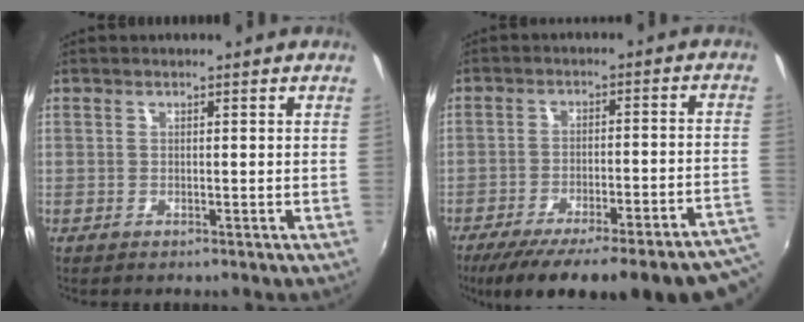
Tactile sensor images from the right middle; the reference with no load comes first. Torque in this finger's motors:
{"motor_torque": [1.07, -1.07, 0.63, 0.21]}